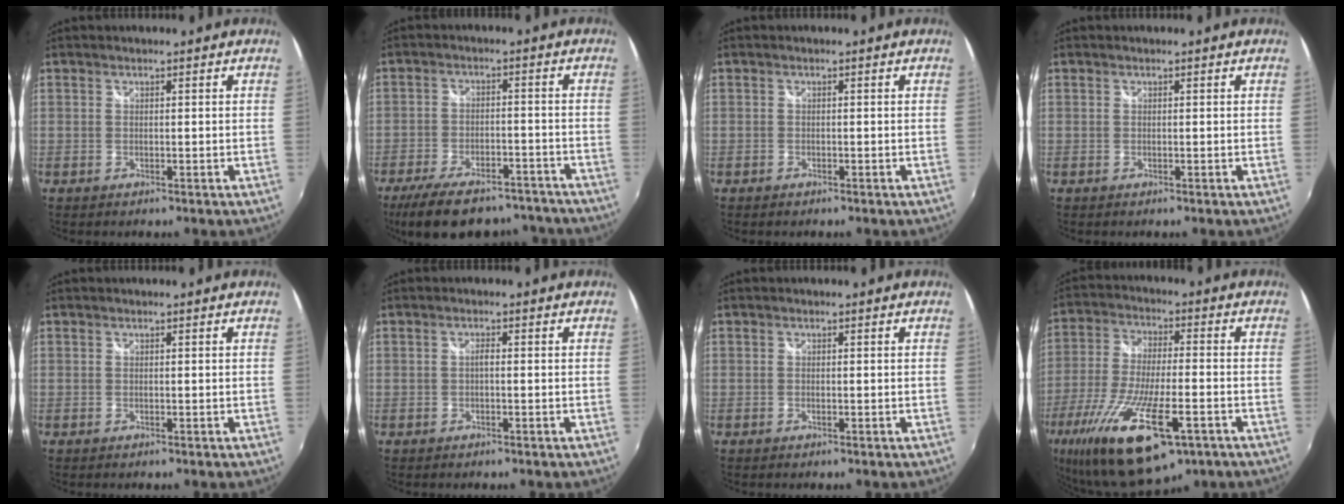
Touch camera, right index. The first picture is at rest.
{"total": 18.6, "force": [-15.2, 6.9, 8.1], "torque": [-0.172, -0.005, -0.212]}
{"total": 0.8, "force": [-0.6, 0.5, 0.1], "torque": [-0.005, -0.002, -0.013]}
{"total": 0.0}
{"total": 0.0}
{"total": 0.9, "force": [-0.2, 0.3, 0.8], "torque": [-0.016, 0.004, -0.006]}
{"total": 0.0}
{"total": 23.8, "force": [-12.8, 8.1, 18.4], "torque": [-0.379, -0.074, -0.215]}